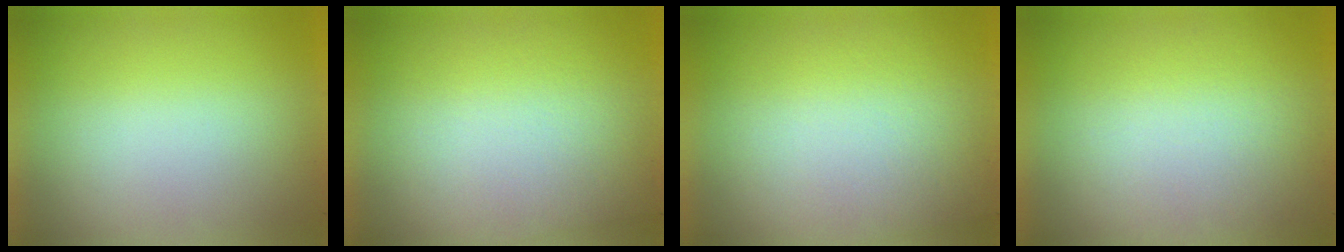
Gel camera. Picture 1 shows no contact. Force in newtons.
{"total": 2.8}
{"total": 3.1}
{"total": 2.7}